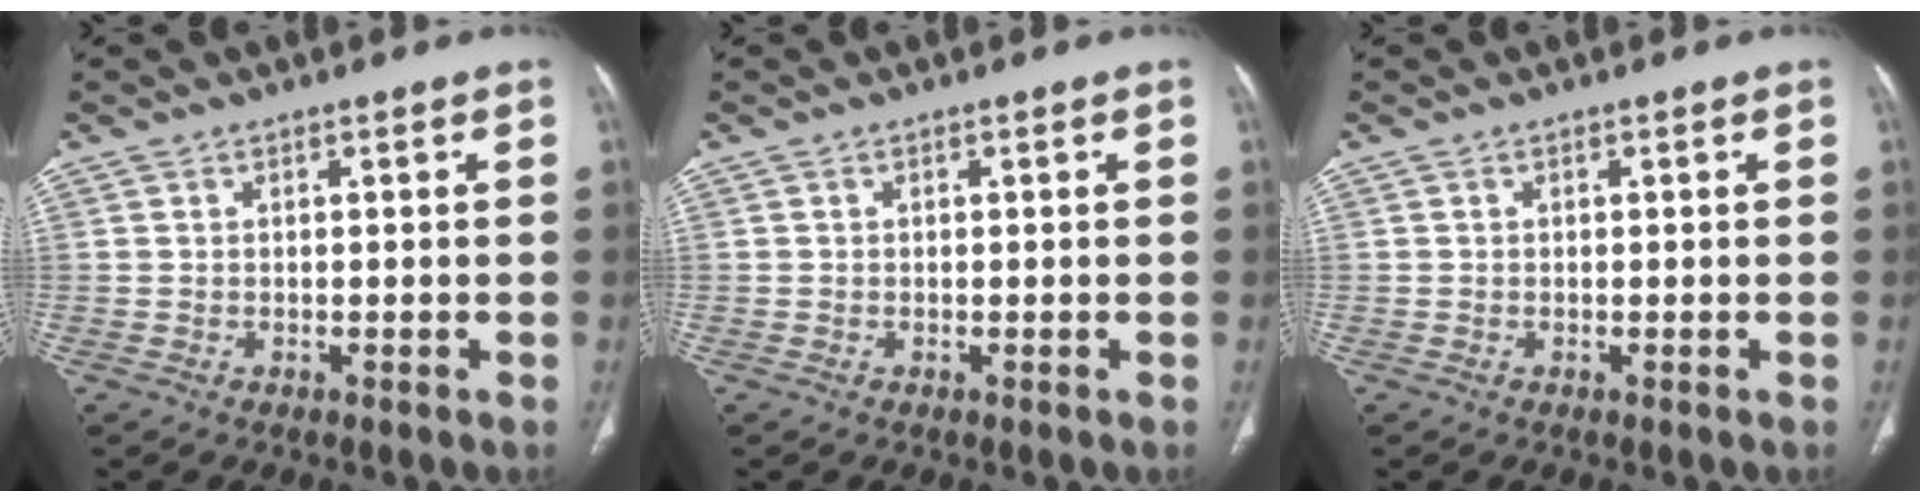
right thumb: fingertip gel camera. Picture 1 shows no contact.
{"total": 0.0}
{"total": 0.0}